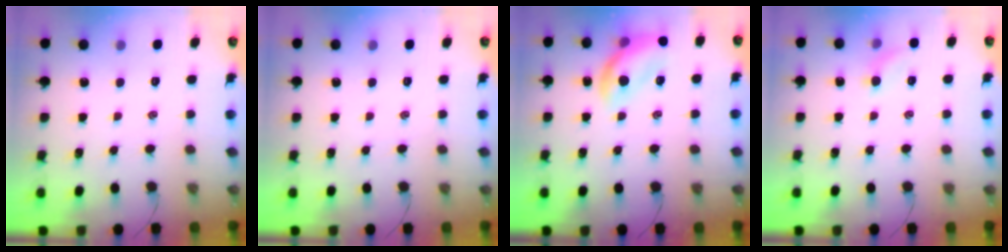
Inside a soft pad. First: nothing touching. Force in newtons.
{"total": 0.0}
{"total": 13.1, "press": 13.1, "slide": 1.3}
{"total": 5.2, "press": 4.9, "slide": 1.7}